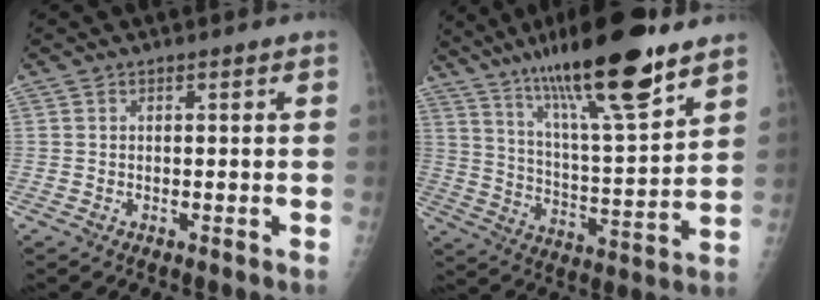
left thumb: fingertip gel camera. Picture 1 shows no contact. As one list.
[{"total": 21.7, "force": [14.4, 3.8, 15.7], "torque": [-0.253, -0.058, 0.245]}]